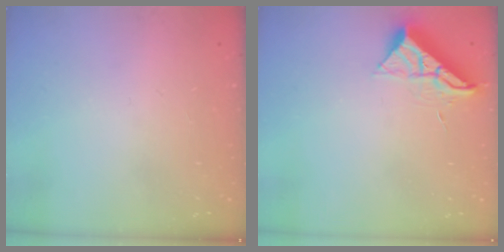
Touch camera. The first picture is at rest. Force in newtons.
{"total": 10.2, "press": 10.2, "slide": 0.5}